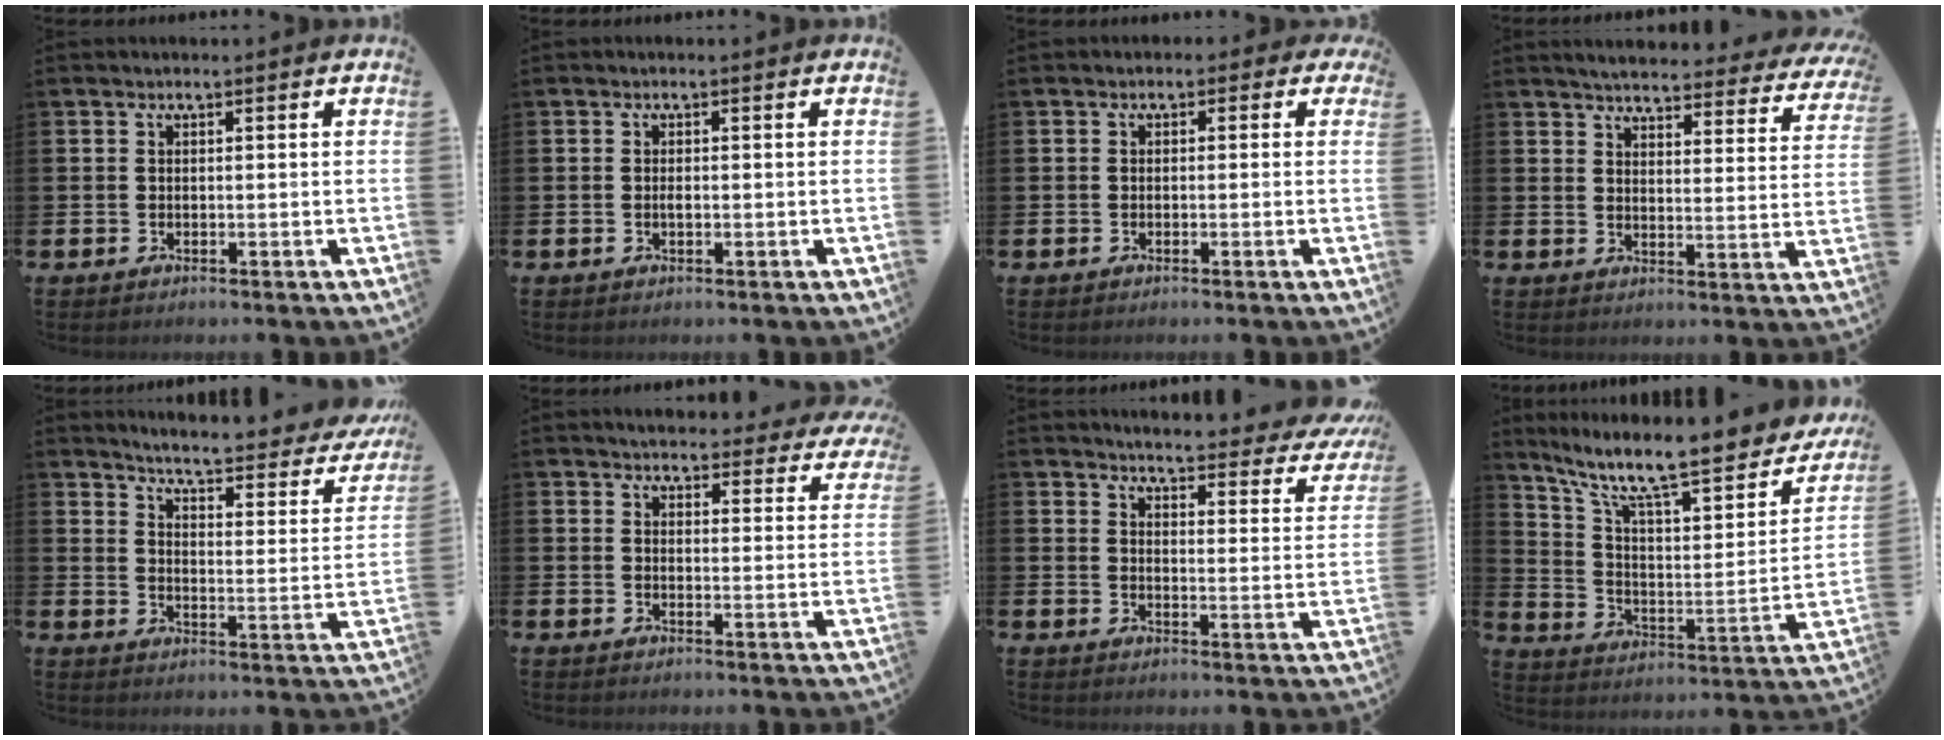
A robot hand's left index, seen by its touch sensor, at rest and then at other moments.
{"total": 0.6, "force": [-0.1, 0.3, 0.6], "torque": [-0.010, -0.001, -0.003]}
{"total": 1.2, "force": [-0.6, 0.9, 0.5], "torque": [-0.007, 0.007, -0.017]}
{"total": 4.3, "force": [4.2, 0.6, 1.0], "torque": [-0.034, -0.031, 0.069]}
{"total": 4.6, "force": [4.3, 0.2, 1.5], "torque": [-0.048, -0.042, 0.064]}
{"total": 4.0, "force": [3.9, 0.8, 0.0], "torque": [-0.005, -0.030, 0.067]}
{"total": 4.0, "force": [3.9, 0.6, 0.9], "torque": [-0.027, -0.039, 0.060]}
{"total": 12.0, "force": [9.6, 3.0, 6.4], "torque": [-0.142, -0.074, 0.158]}